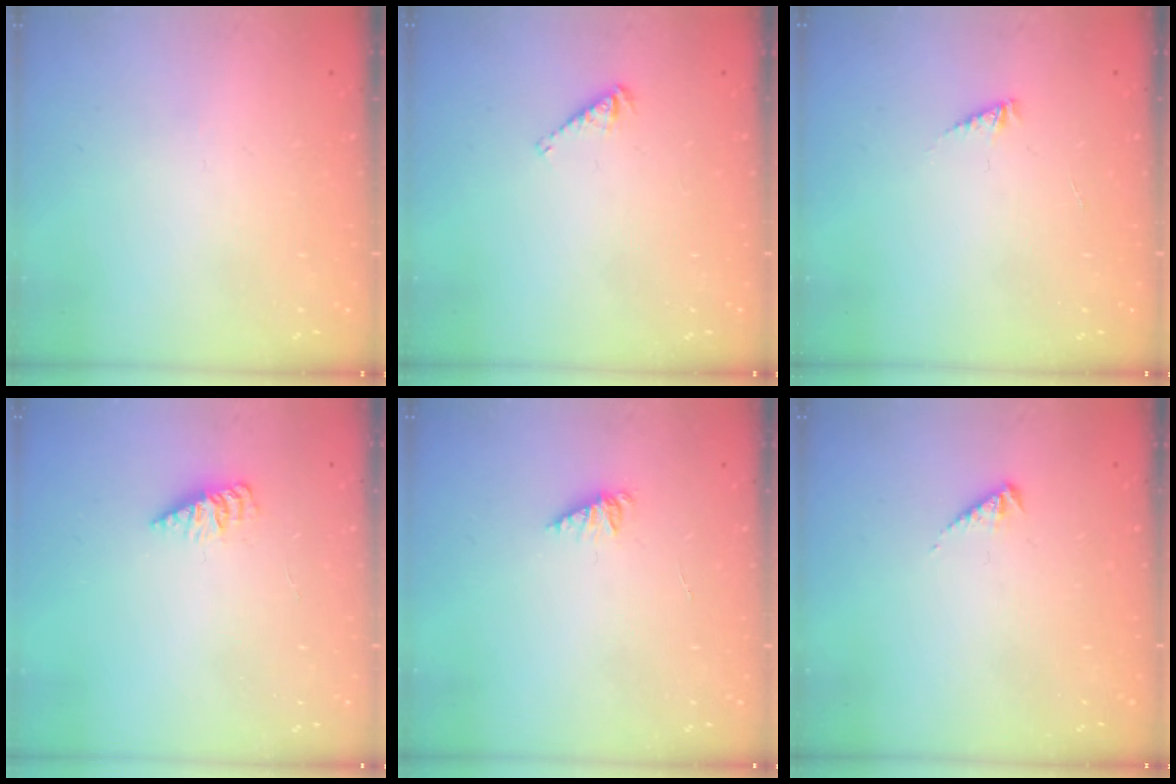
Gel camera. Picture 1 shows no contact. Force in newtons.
{"total": 3.9, "press": 3.9, "slide": 0.1}
{"total": 2.5, "press": 2.5, "slide": 0.2}
{"total": 3.0, "press": 3.0, "slide": 0.2}
{"total": 1.7, "press": 1.7, "slide": 0.2}
{"total": 2.9, "press": 2.9, "slide": 0.5}